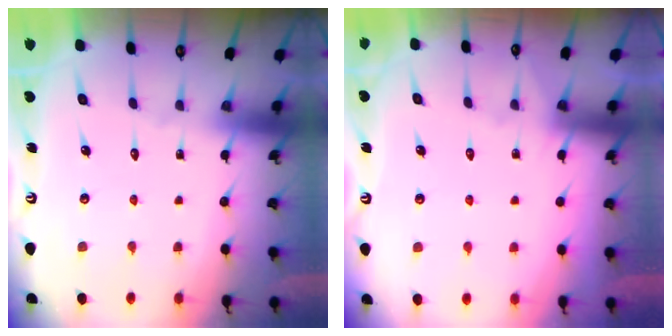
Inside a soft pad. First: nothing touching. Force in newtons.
{"total": 3.0, "press": 3.0, "slide": 0.4}